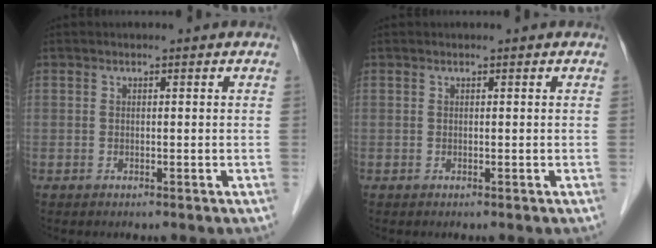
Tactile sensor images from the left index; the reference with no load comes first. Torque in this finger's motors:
{"motor_torque": [0.00, 0.00, 0.00, 0.00]}